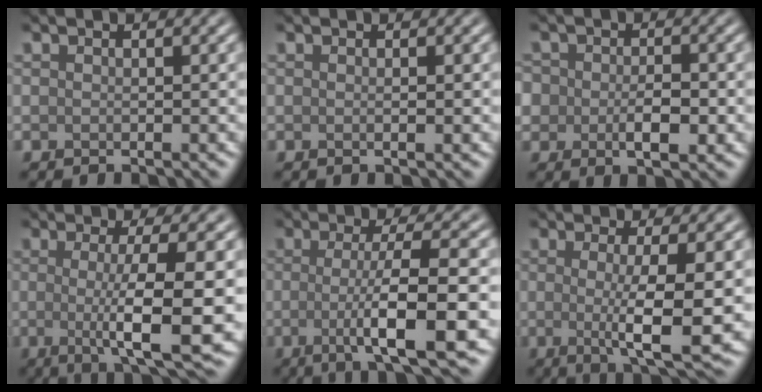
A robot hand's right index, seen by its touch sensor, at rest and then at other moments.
{"total": 0.7, "force": [0.0, 0.2, 0.7], "torque": [-0.009, 0.001, -0.001]}
{"total": 4.2, "force": [-0.8, 2.8, 3.0], "torque": [-0.048, -0.009, -0.016]}
{"total": 8.5, "force": [-0.8, 1.7, 8.2], "torque": [-0.119, -0.013, -0.011]}
{"total": 8.6, "force": [-1.5, 1.7, 8.3], "torque": [-0.123, -0.009, -0.027]}
{"total": 6.6, "force": [-0.5, 1.2, 6.5], "torque": [-0.100, -0.012, -0.007]}